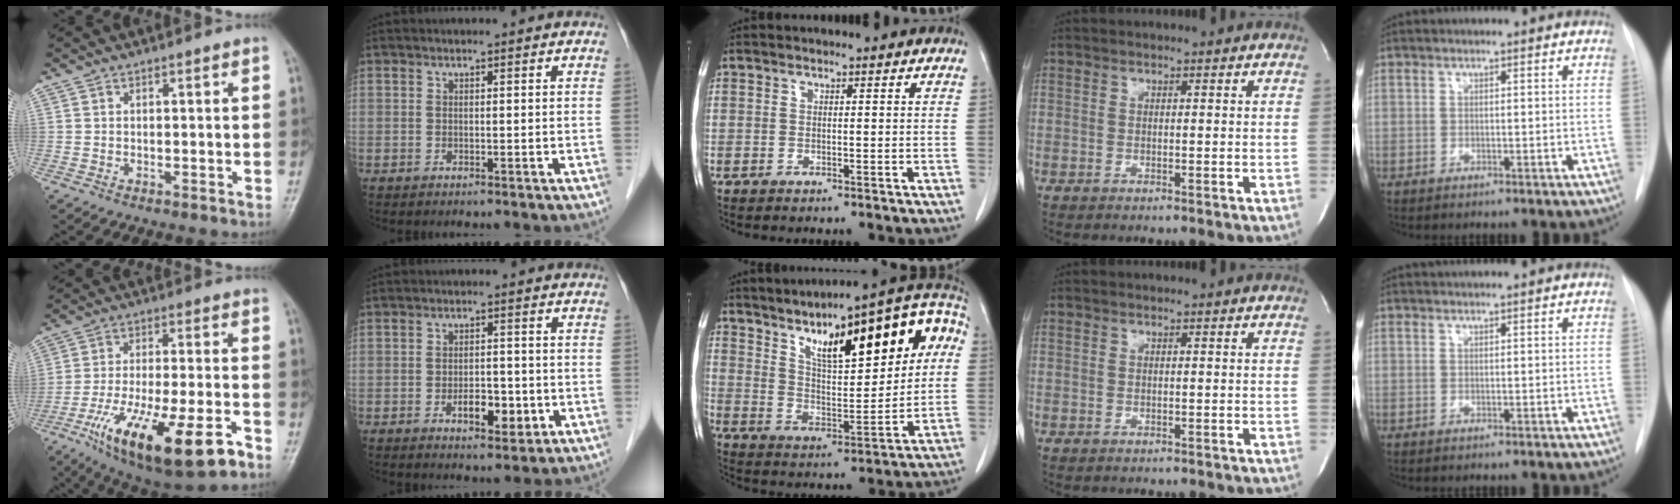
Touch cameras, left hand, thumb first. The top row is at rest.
{"thumb": {"total": 21.3, "force": [-10.5, 6.7, 17.3], "torque": [-0.304, 0.025, -0.162]}, "index": {"total": 5.2, "force": [-1.7, 2.5, 4.2], "torque": [-0.067, 0.002, -0.019]}, "middle": {"total": 21.8, "force": [8.6, 6.4, 19.0], "torque": [-0.283, 0.039, 0.134]}, "ring": {"total": 1.2, "force": [-1.0, 0.5, 0.3], "torque": [-0.011, 0.000, -0.011]}, "little": {"total": 1.6, "force": [1.4, -0.5, 0.6], "torque": [-0.004, 0.014, 0.029]}}